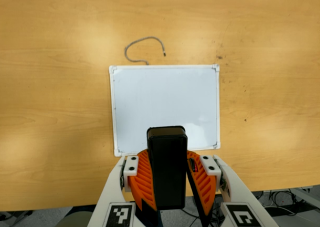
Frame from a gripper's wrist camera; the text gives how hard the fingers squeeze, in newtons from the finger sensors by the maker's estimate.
{"total": 10.0, "left": 10.0, "right": 10.0}